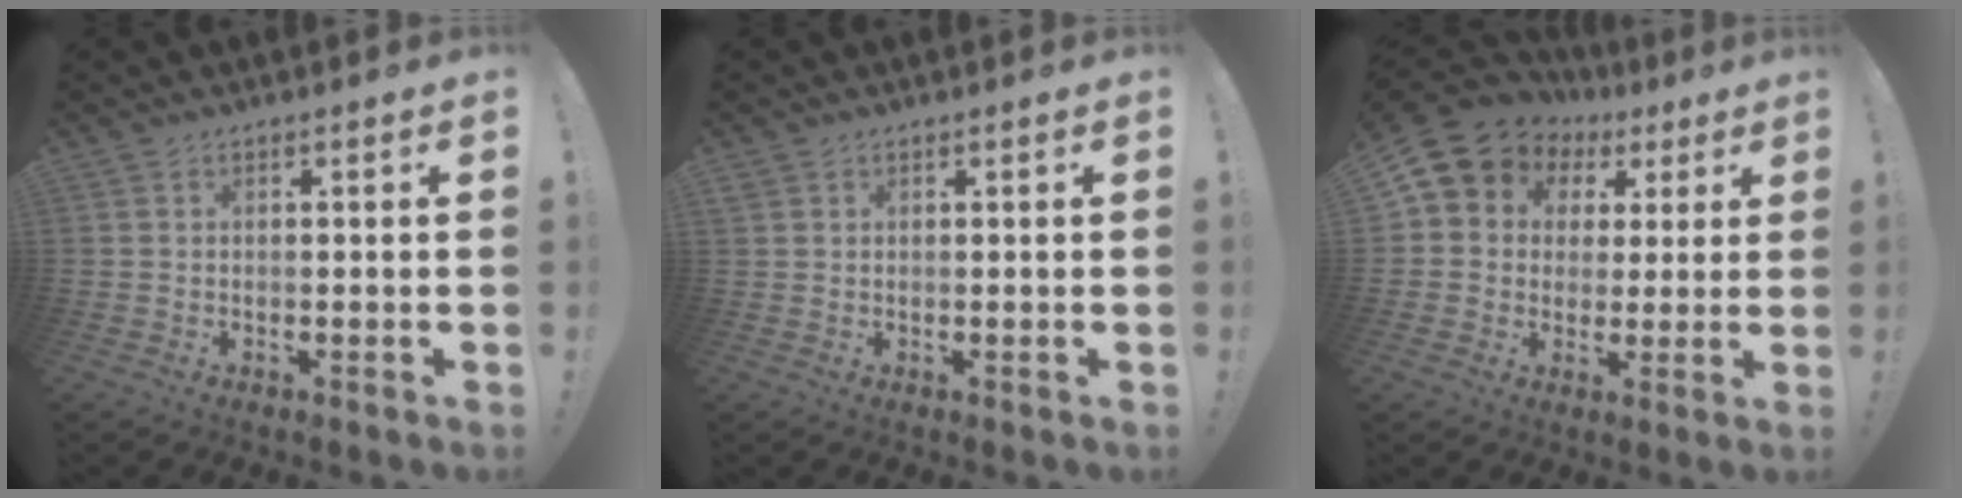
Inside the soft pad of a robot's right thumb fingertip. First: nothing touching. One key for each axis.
{"total": 1.0, "fx": 0.7, "fy": 0.7, "fz": 0.3, "tx": 0.002, "ty": -0.002, "tz": 0.011}
{"total": 8.1, "fx": 3.2, "fy": 7.0, "fz": 2.5, "tx": -0.038, "ty": -0.023, "tz": 0.065}